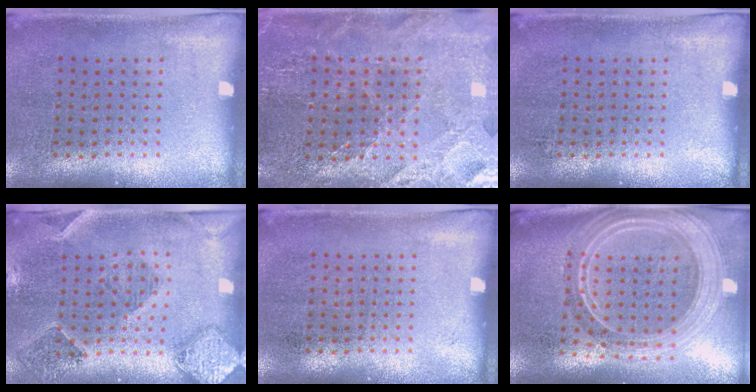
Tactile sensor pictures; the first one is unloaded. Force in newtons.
{"total": 1.9, "press": 1.9, "slide": 0.3}
{"total": 0.0}
{"total": 1.5, "press": 1.4, "slide": 0.4}
{"total": 0.0}
{"total": 2.7, "press": 2.2, "slide": 1.4}